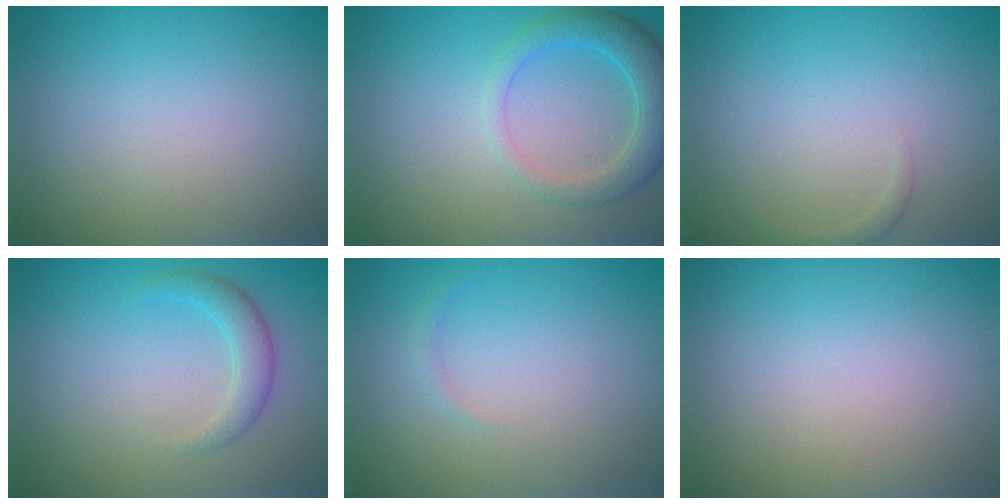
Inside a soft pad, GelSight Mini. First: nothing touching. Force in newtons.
{"total": 3.8, "press": 3.8, "slide": 0.2}
{"total": 0.7, "press": 0.7, "slide": 0.0}
{"total": 2.2, "press": 2.2, "slide": 0.1}
{"total": 0.6, "press": 0.6, "slide": 0.0}
{"total": 0.0}